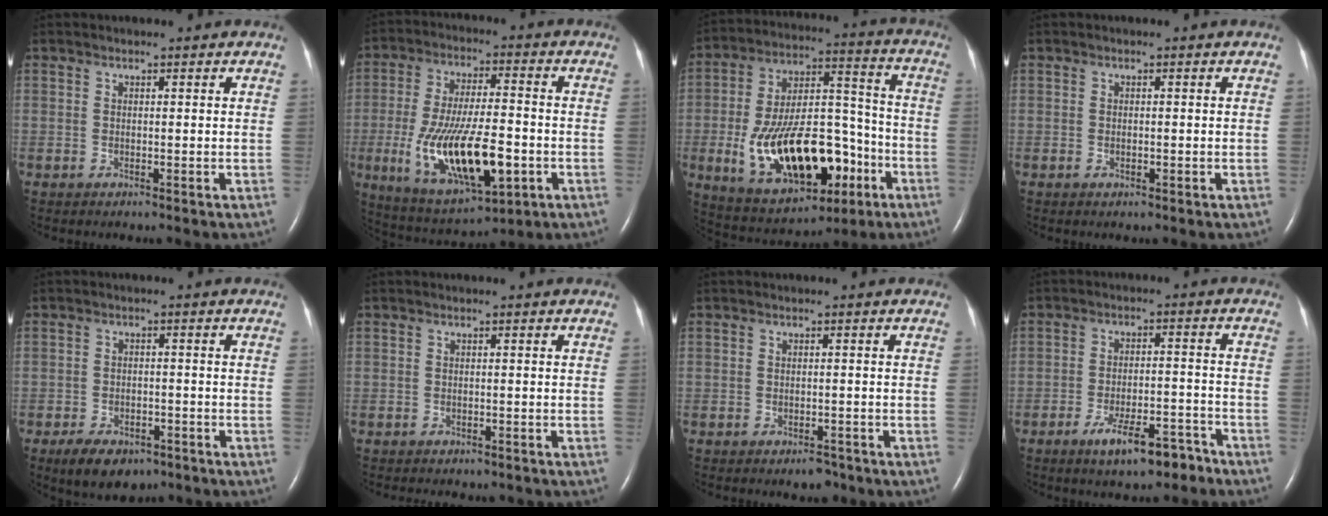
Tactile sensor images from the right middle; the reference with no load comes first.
{"total": 17.6, "force": [-4.5, 5.4, 16.1], "torque": [-0.308, -0.013, -0.064]}
{"total": 21.8, "force": [-7.4, 9.8, 18.0], "torque": [-0.324, 0.017, -0.102]}
{"total": 0.8, "force": [-0.3, 0.4, 0.6], "torque": [-0.016, -0.001, -0.003]}
{"total": 7.6, "force": [-5.3, 4.0, 3.7], "torque": [-0.063, -0.001, -0.078]}
{"total": 4.1, "force": [-3.4, 1.7, 1.5], "torque": [-0.021, -0.004, -0.035]}
{"total": 2.1, "force": [-1.6, 1.0, 1.0], "torque": [-0.015, 0.001, -0.016]}
{"total": 7.8, "force": [-5.5, 2.2, 5.0], "torque": [-0.089, 0.000, -0.085]}